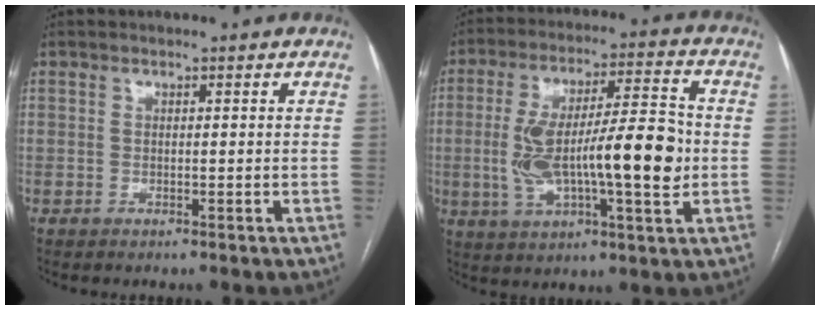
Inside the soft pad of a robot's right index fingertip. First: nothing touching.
{"total": 17.3, "force": [-1.4, 3.5, 16.8], "torque": [-0.302, 0.018, -0.019]}